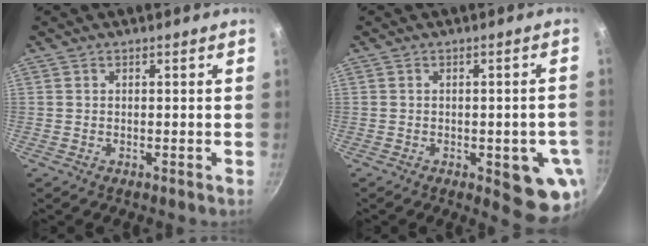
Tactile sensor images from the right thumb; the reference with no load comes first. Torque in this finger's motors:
{"motor_torque": [1.46, 1.52, -0.13, 0.00, 0.17]}